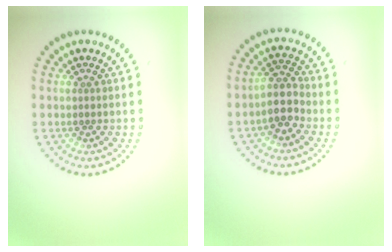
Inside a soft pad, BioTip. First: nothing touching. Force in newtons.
{"total": 2.8, "press": 2.6, "slide": 1.2}